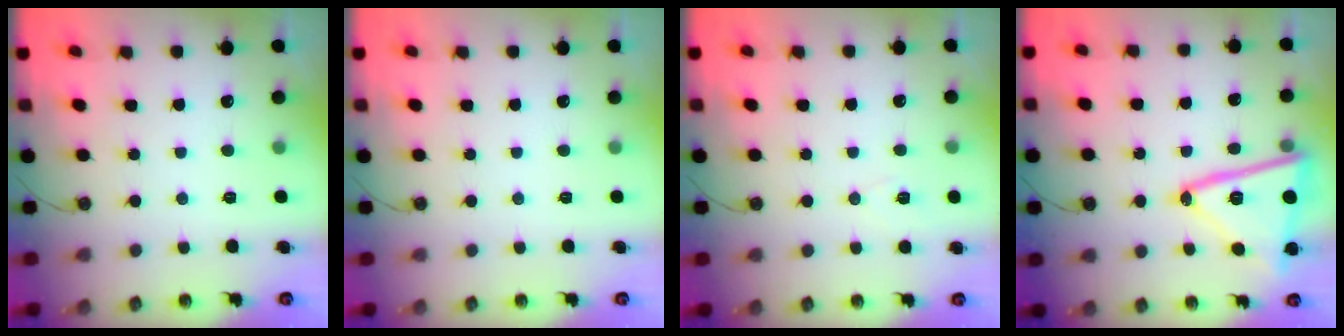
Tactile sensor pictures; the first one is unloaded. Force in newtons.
{"total": 0.0}
{"total": 5.9, "press": 4.0, "slide": 4.4}
{"total": 20.6, "press": 20.6, "slide": 1.2}